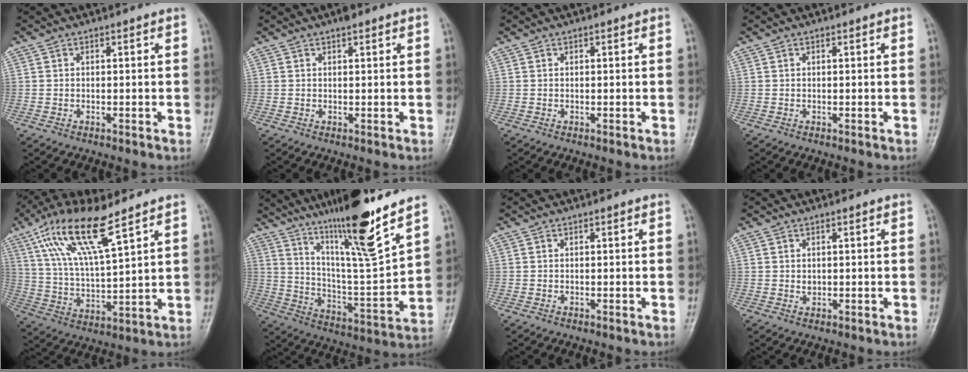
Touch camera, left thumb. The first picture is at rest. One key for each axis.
{"total": 1.3, "fx": 0.9, "fy": 0.4, "fz": 0.8, "tx": -0.006, "ty": -0.002, "tz": 0.011}
{"total": 0.0}
{"total": 0.0}
{"total": 14.9, "fx": 8.9, "fy": 3.6, "fz": 11.3, "tx": -0.219, "ty": -0.027, "tz": 0.181}
{"total": 19.1, "fx": 13.8, "fy": 0.8, "fz": 13.1, "tx": -0.198, "ty": -0.080, "tz": 0.241}
{"total": 0.0}
{"total": 0.8, "fx": 0.2, "fy": 0.6, "fz": 0.4, "tx": -0.003, "ty": -0.002, "tz": 0.006}